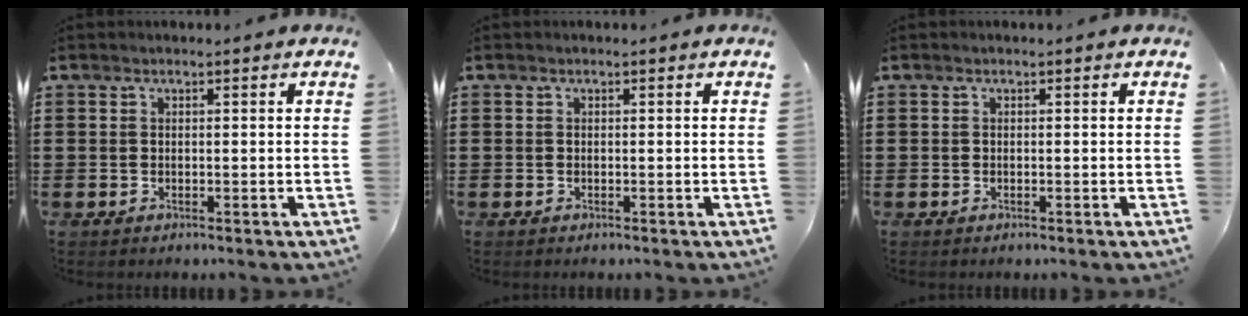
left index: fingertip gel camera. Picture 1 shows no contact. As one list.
[{"total": 0.0}, {"total": 0.0}]